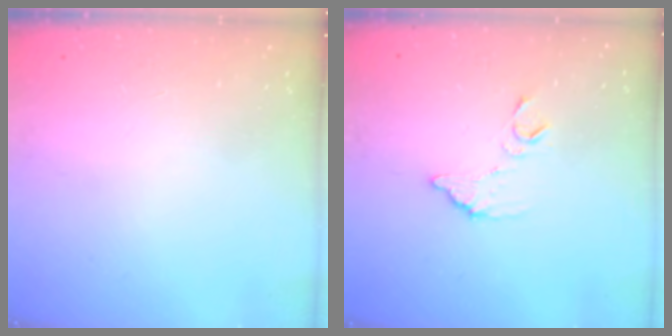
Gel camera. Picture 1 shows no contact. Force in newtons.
{"total": 8.9, "press": 8.9, "slide": 0.2}